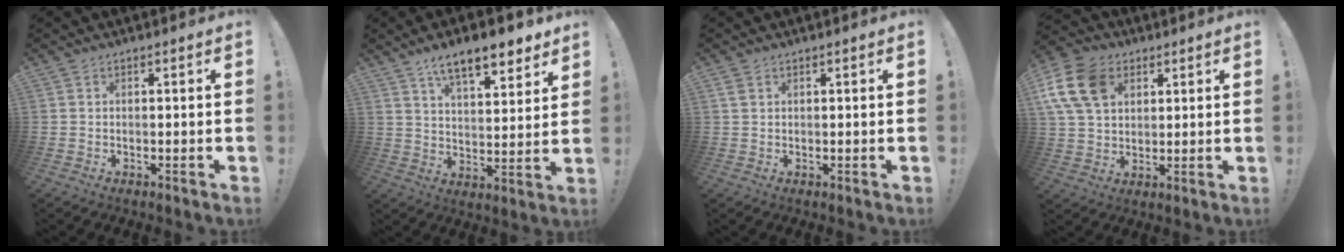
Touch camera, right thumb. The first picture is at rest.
{"total": 12.1, "force": [8.4, 3.9, 7.8], "torque": [-0.121, -0.048, 0.143]}
{"total": 1.5, "force": [0.8, 0.9, 0.8], "torque": [-0.018, 0.003, 0.016]}
{"total": 14.9, "force": [5.7, 10.7, 8.6], "torque": [-0.175, -0.014, 0.115]}